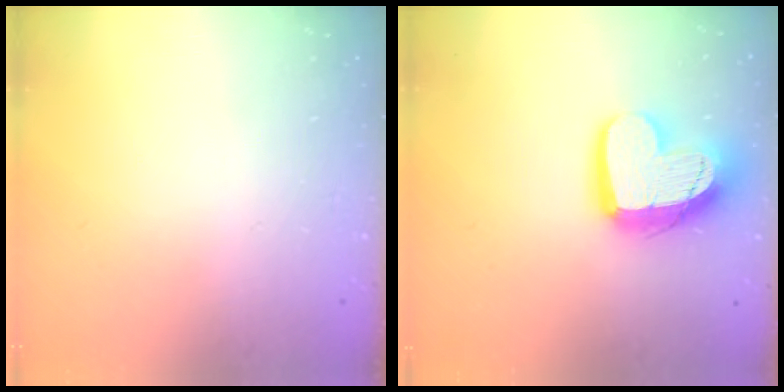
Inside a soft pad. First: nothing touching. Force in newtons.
{"total": 16.0, "press": 16.0, "slide": 1.4}